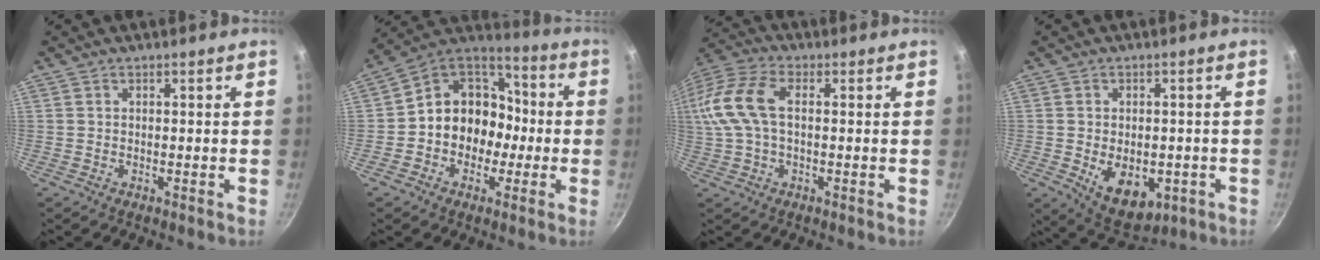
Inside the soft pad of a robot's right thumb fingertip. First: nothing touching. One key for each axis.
{"total": 14.2, "fx": -2.1, "fy": 12.0, "fz": 7.2, "tx": -0.063, "ty": 0.055, "tz": -0.048}
{"total": 17.1, "fx": 2.0, "fy": 10.5, "fz": 13.4, "tx": -0.301, "ty": 0.030, "tz": 0.022}
{"total": 10.4, "fx": -2.7, "fy": 6.6, "fz": 7.5, "tx": -0.080, "ty": -0.004, "tz": -0.018}